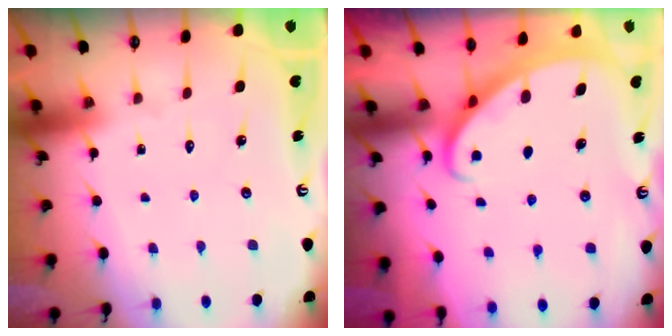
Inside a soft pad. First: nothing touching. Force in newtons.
{"total": 2.3, "press": 2.3, "slide": 0.2}